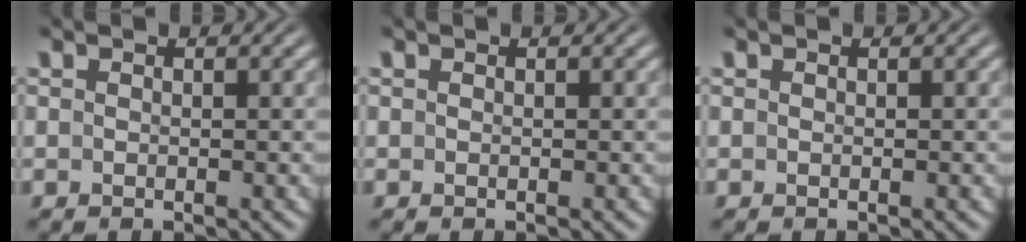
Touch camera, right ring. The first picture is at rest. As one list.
[{"total": 0.0}, {"total": 0.0}]